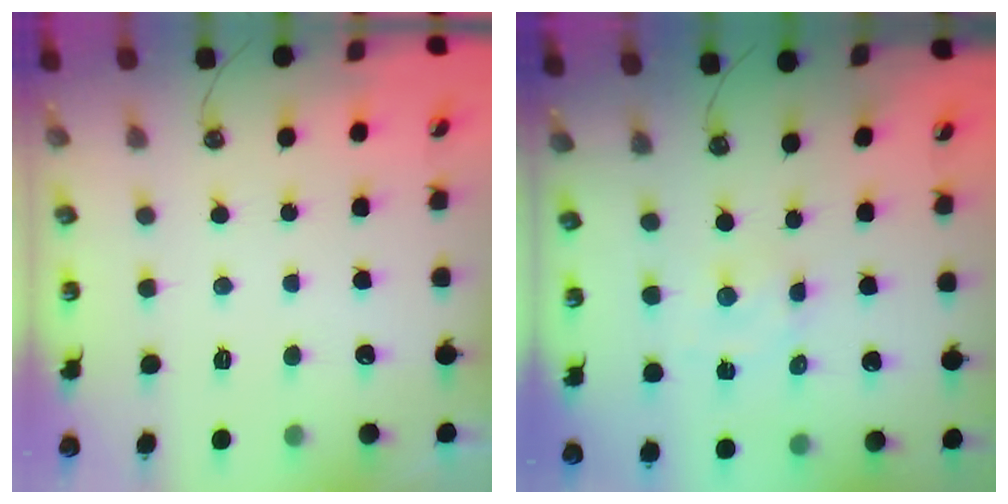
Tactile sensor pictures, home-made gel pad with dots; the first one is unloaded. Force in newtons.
{"total": 2.3, "press": 2.3, "slide": 0.3}